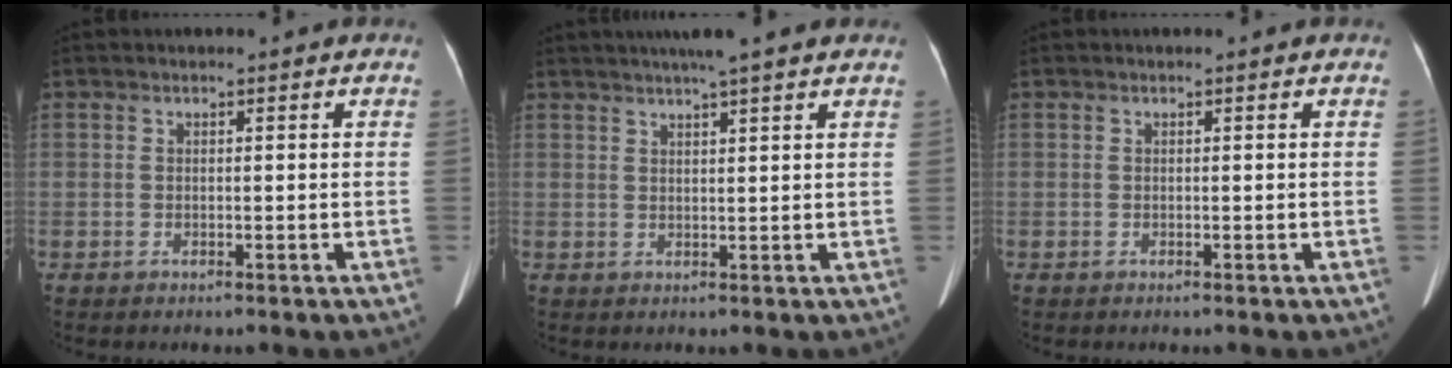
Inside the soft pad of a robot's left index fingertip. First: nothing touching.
{"total": 7.1, "force": [5.7, -0.1, 4.2], "torque": [-0.067, 0.025, 0.077]}
{"total": 0.0}